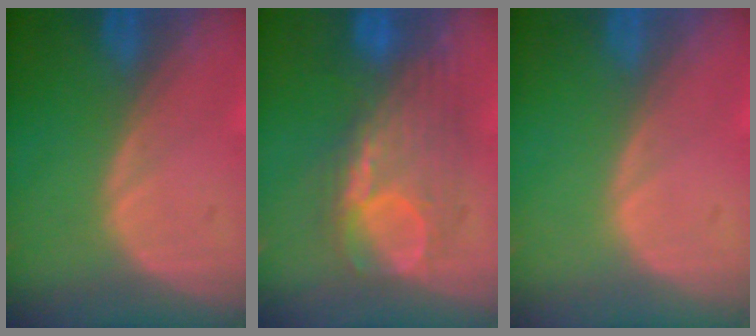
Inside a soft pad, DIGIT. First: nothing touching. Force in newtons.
{"total": 8.3, "press": 8.3, "slide": 0.2}
{"total": 0.0}